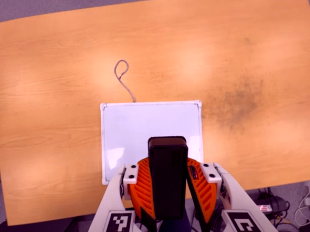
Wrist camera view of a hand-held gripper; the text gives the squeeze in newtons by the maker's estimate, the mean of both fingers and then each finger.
{"total": 8.6, "left": 8.5, "right": 8.6}